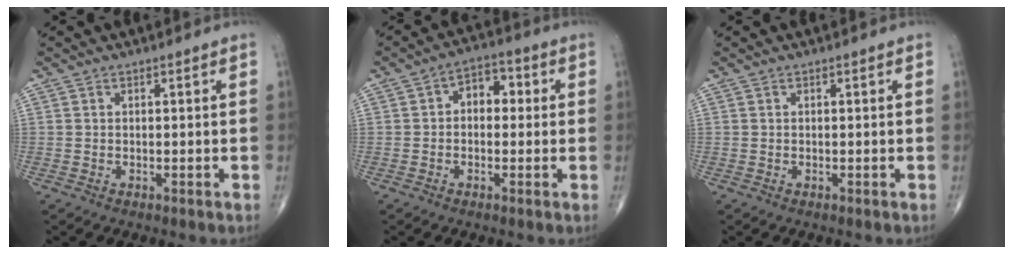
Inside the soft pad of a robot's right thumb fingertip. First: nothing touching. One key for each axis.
{"total": 6.0, "fx": 0.6, "fy": 4.1, "fz": 4.3, "tx": -0.034, "ty": 0.023, "tz": -0.002}
{"total": 0.0}